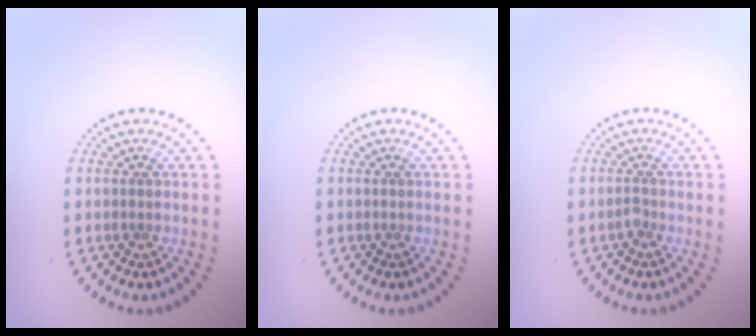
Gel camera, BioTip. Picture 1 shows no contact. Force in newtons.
{"total": 0.0}
{"total": 0.8, "press": 0.6, "slide": 0.5}